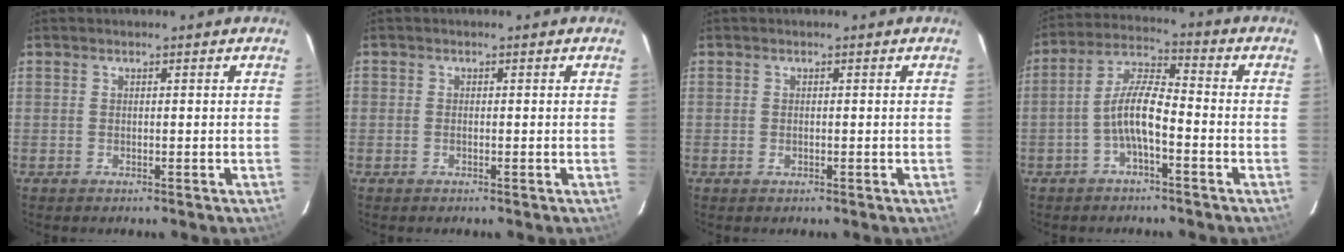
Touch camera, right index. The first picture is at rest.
{"total": 0.7, "force": [-0.2, 0.5, 0.3], "torque": [-0.007, 0.000, -0.005]}
{"total": 0.7, "force": [-0.1, 0.5, 0.5], "torque": [-0.010, 0.000, -0.001]}
{"total": 7.5, "force": [-2.8, 1.9, 6.6], "torque": [-0.141, 0.014, -0.053]}